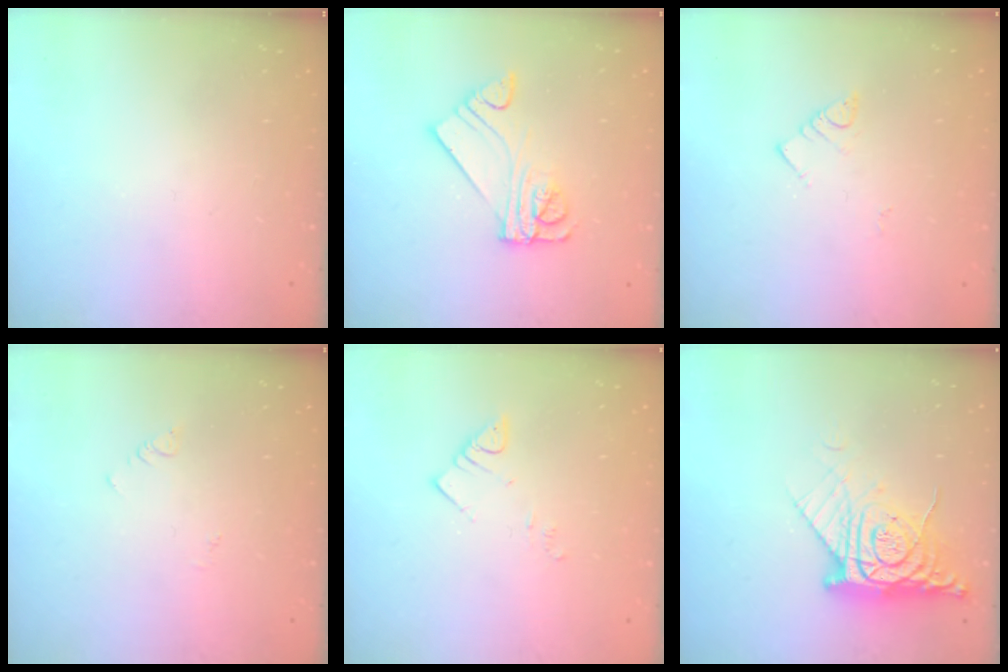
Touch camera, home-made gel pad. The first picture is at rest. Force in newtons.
{"total": 9.3, "press": 9.3, "slide": 0.9}
{"total": 2.9, "press": 2.9, "slide": 0.3}
{"total": 1.9, "press": 1.9, "slide": 0.4}
{"total": 3.8, "press": 3.7, "slide": 0.5}
{"total": 12.1, "press": 12.0, "slide": 1.4}